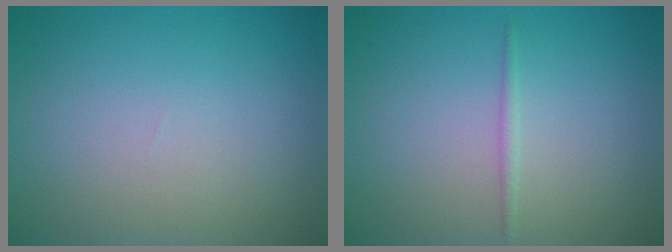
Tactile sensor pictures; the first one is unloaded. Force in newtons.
{"total": 0.7, "press": 0.7, "slide": 0.0}